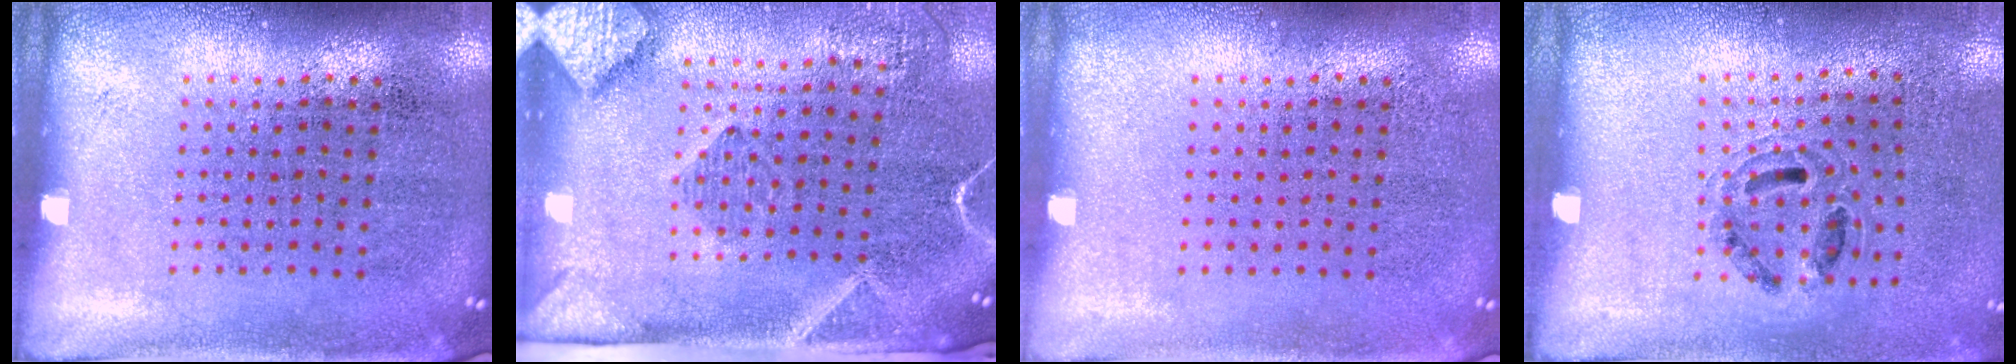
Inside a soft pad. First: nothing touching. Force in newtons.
{"total": 2.9, "press": 2.1, "slide": 2.0}
{"total": 0.0}
{"total": 0.9, "press": 0.8, "slide": 0.5}